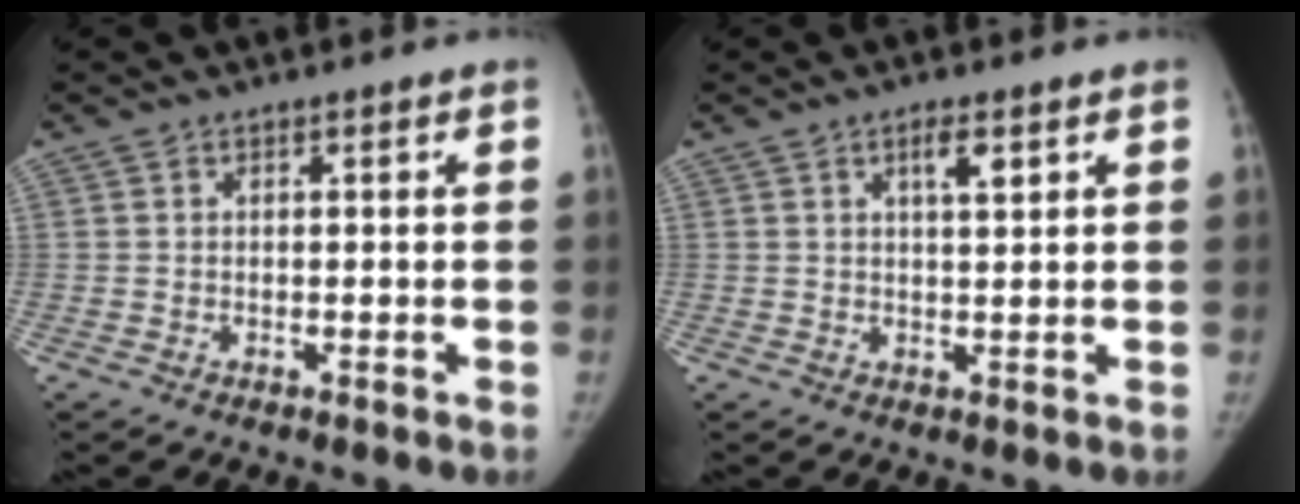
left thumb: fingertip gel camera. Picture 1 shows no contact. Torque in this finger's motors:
{"motor_torque": [0.06, -0.12, 0.86, -0.34, 0.11]}